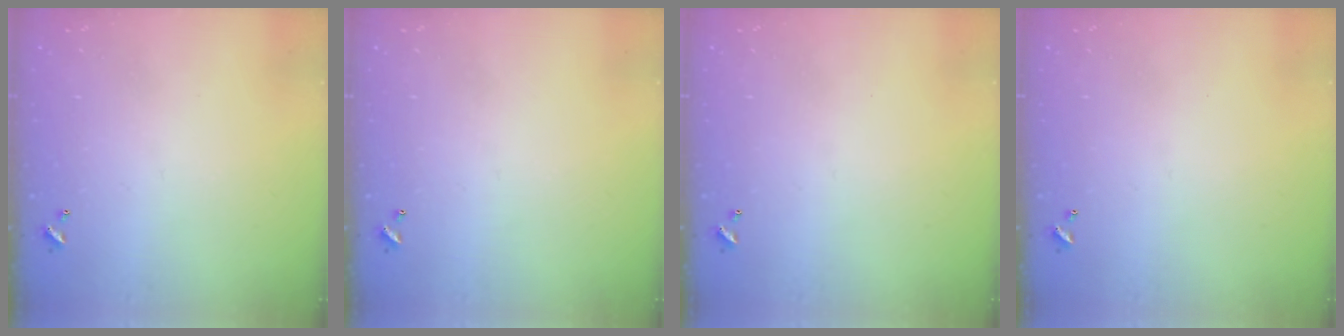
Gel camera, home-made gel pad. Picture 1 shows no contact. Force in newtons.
{"total": 0.0}
{"total": 0.0}
{"total": 0.0}